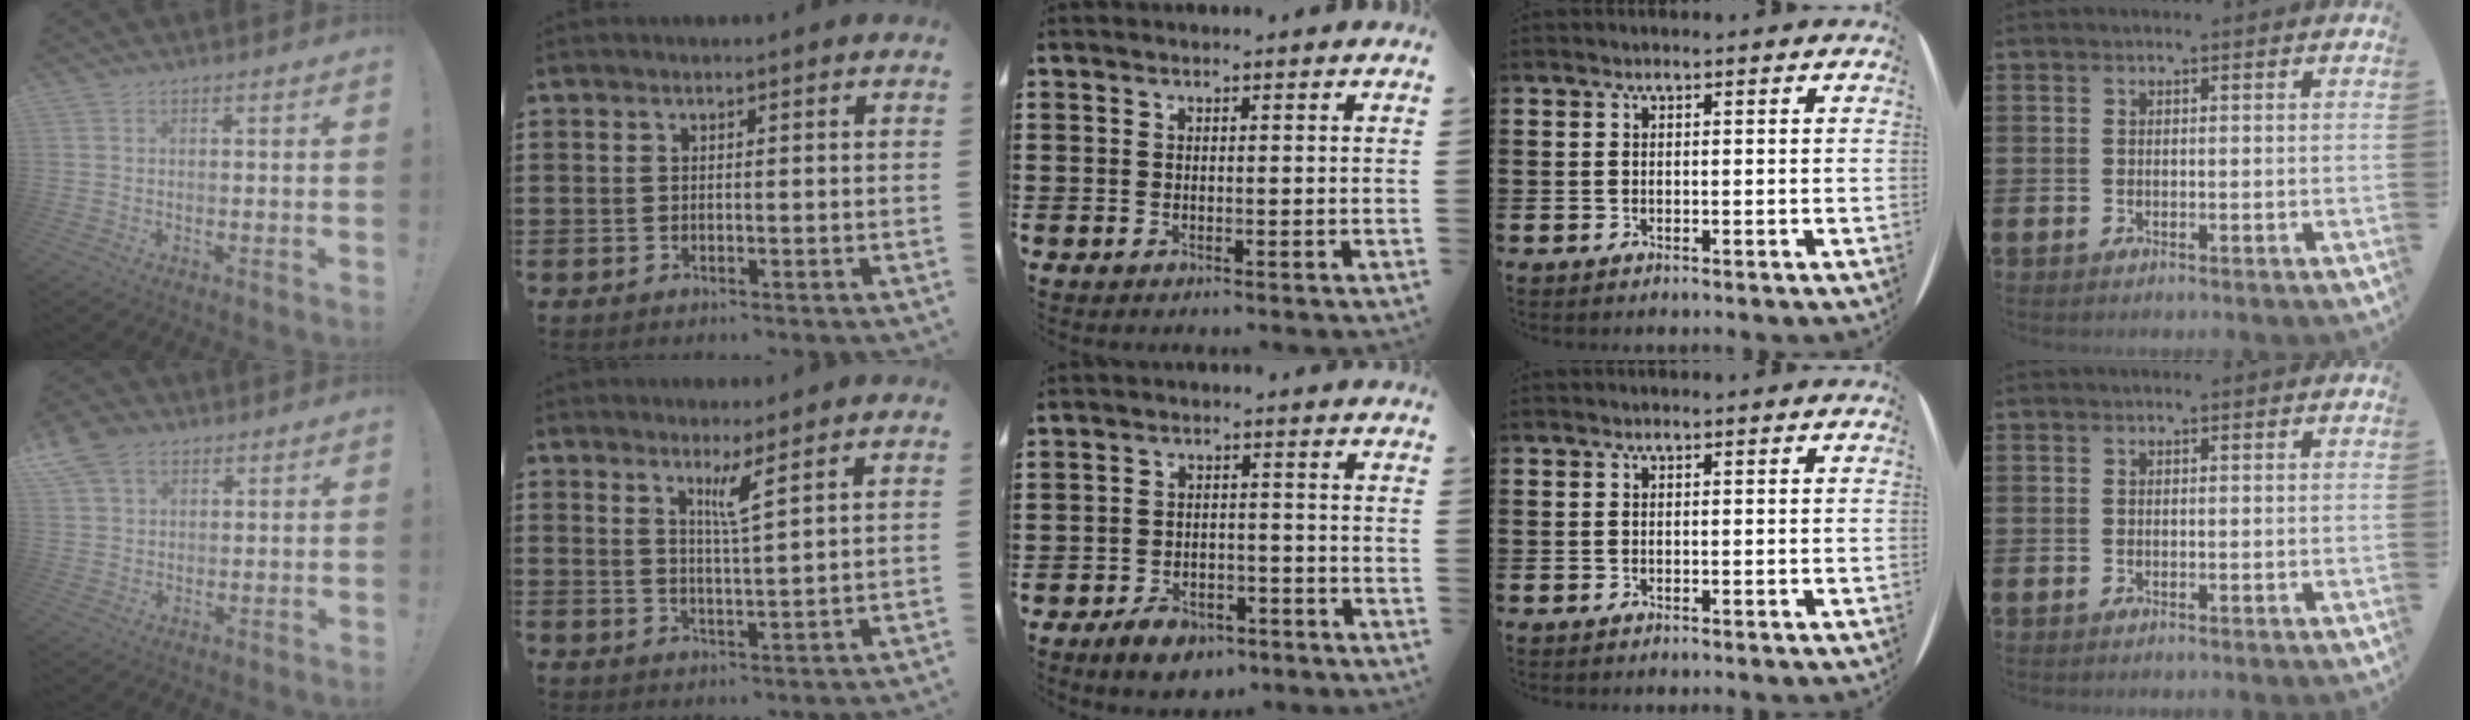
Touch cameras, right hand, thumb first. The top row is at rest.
{"thumb": {"total": 8.5, "force": [4.9, 5.8, 3.8], "torque": [-0.062, -0.013, 0.098]}, "index": {"total": 3.5, "force": [2.4, -0.5, 2.6], "torque": [-0.049, -0.008, 0.039]}, "middle": {"total": 4.3, "force": [-3.6, 1.9, 1.4], "torque": [-0.031, 0.011, -0.072]}}